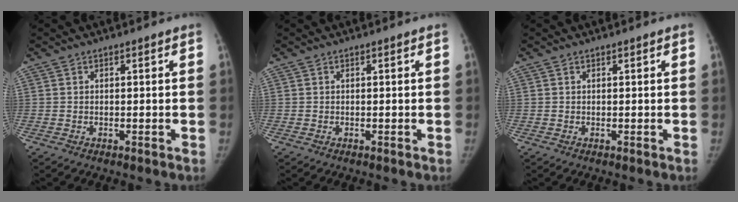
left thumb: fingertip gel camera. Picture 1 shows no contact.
{"total": 0.0}
{"total": 0.0}